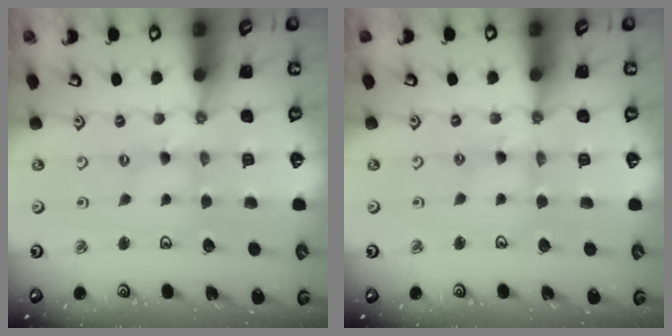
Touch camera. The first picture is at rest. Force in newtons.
{"total": 2.9, "press": 2.9, "slide": 0.4}